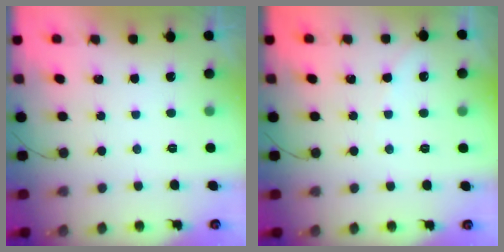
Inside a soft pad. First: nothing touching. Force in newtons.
{"total": 2.4, "press": 2.4, "slide": 0.5}